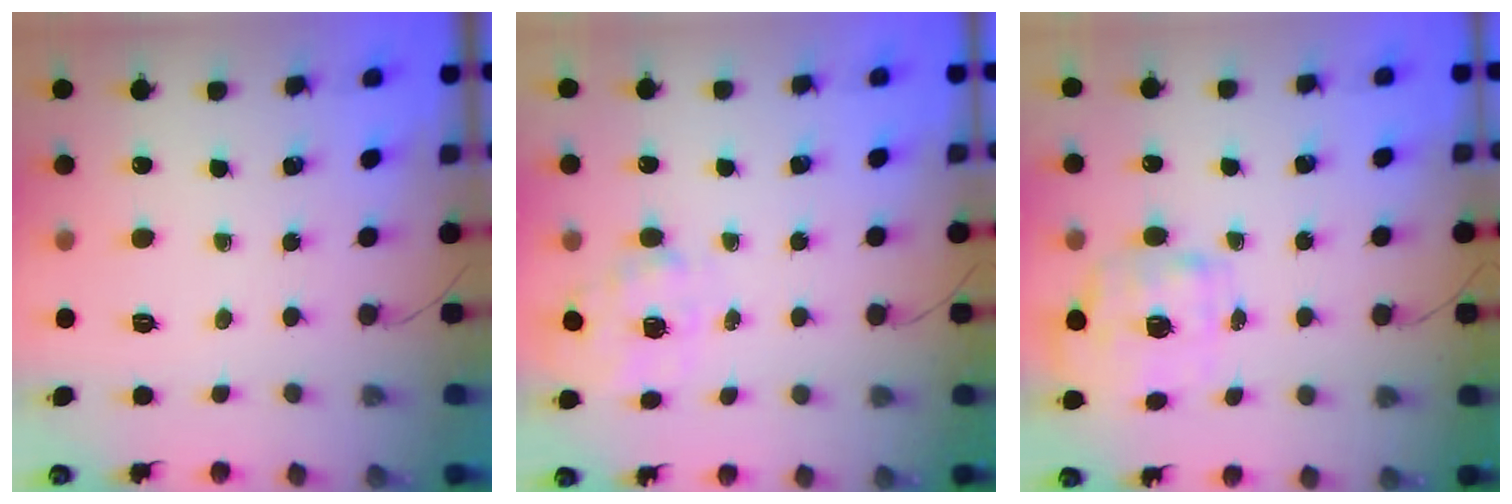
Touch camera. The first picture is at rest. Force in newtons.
{"total": 7.0, "press": 7.0, "slide": 0.9}
{"total": 2.4, "press": 2.1, "slide": 1.2}